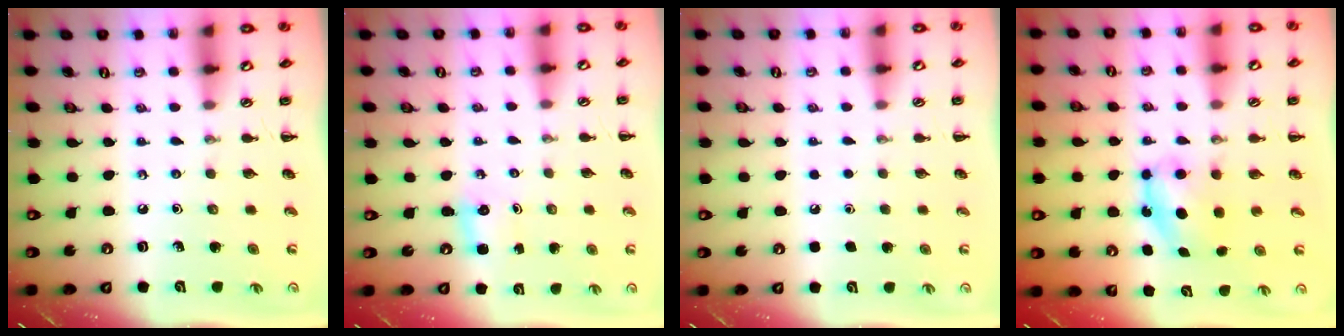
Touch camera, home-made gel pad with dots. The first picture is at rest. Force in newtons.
{"total": 1.8, "press": 1.7, "slide": 0.5}
{"total": 1.7, "press": 1.7, "slide": 0.1}
{"total": 5.9, "press": 5.8, "slide": 0.9}